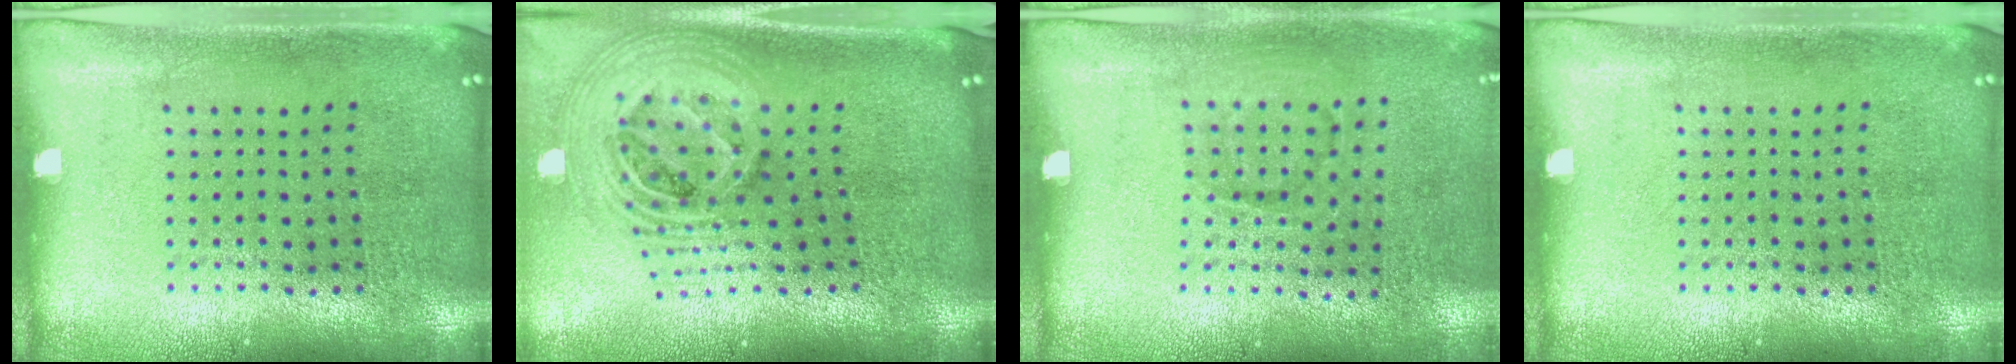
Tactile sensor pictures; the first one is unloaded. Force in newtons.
{"total": 2.8, "press": 2.0, "slide": 1.9}
{"total": 1.0, "press": 0.7, "slide": 0.7}
{"total": 0.0}